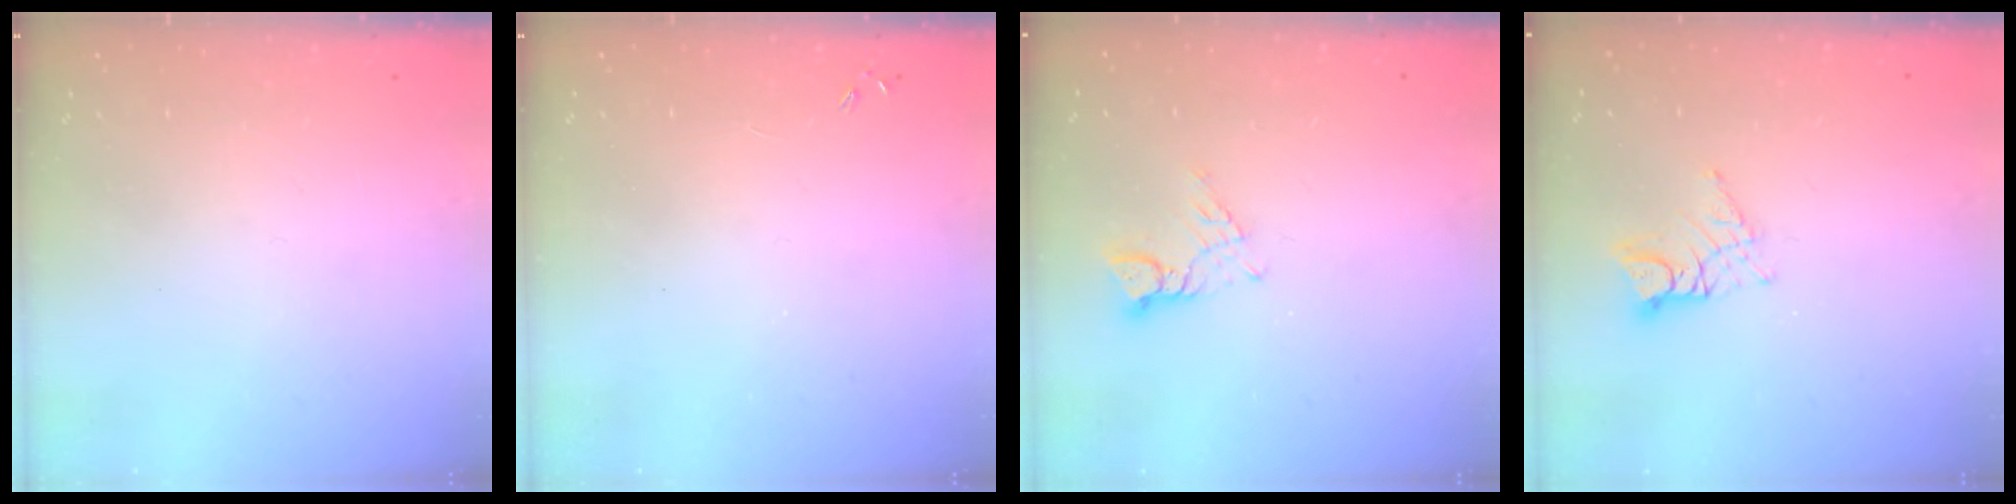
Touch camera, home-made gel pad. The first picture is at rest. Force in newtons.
{"total": 0.0}
{"total": 4.1, "press": 4.0, "slide": 0.5}
{"total": 7.1, "press": 7.1, "slide": 0.5}